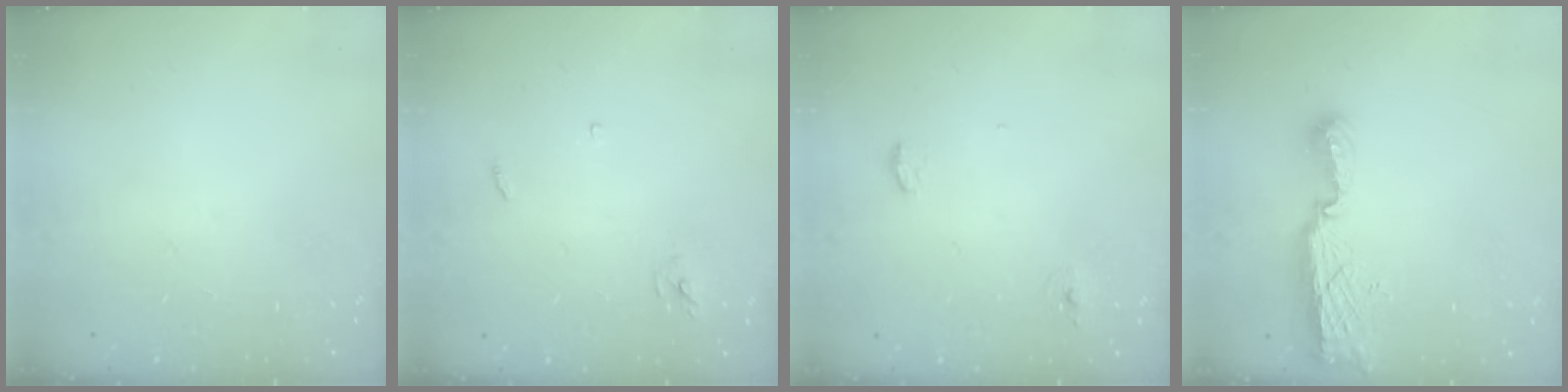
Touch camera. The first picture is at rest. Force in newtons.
{"total": 3.0, "press": 3.0, "slide": 0.2}
{"total": 5.1, "press": 4.5, "slide": 2.4}
{"total": 8.5, "press": 8.4, "slide": 0.8}